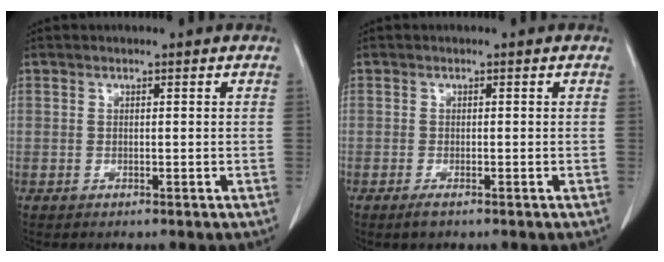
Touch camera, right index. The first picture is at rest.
{"total": 1.3, "force": [-1.0, 0.2, 0.8], "torque": [-0.021, -0.004, -0.016]}